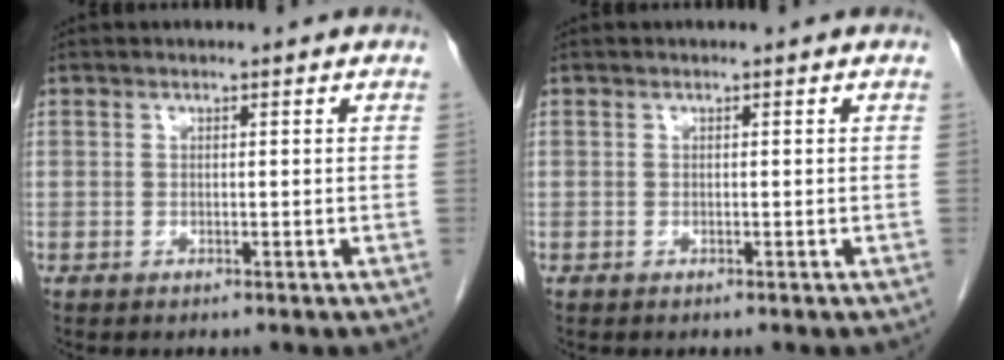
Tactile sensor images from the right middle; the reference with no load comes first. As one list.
[{"total": 0.0}]